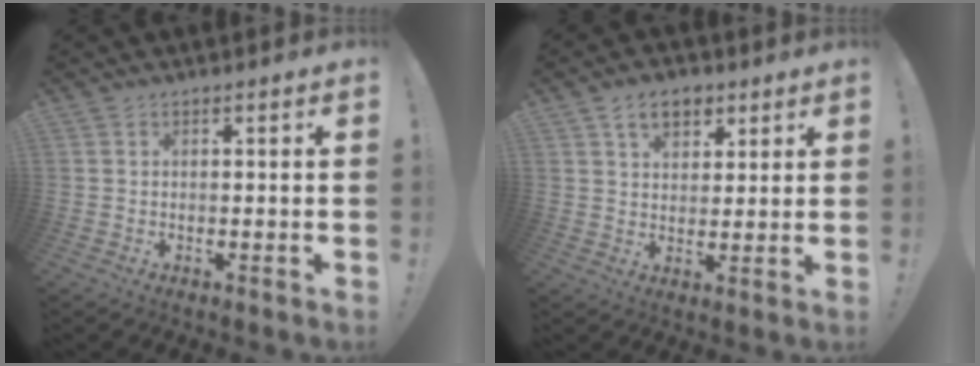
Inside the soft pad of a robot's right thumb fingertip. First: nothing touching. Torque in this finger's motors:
{"motor_torque": [0.12, 1.44, 0.19, -0.09, 0.00]}